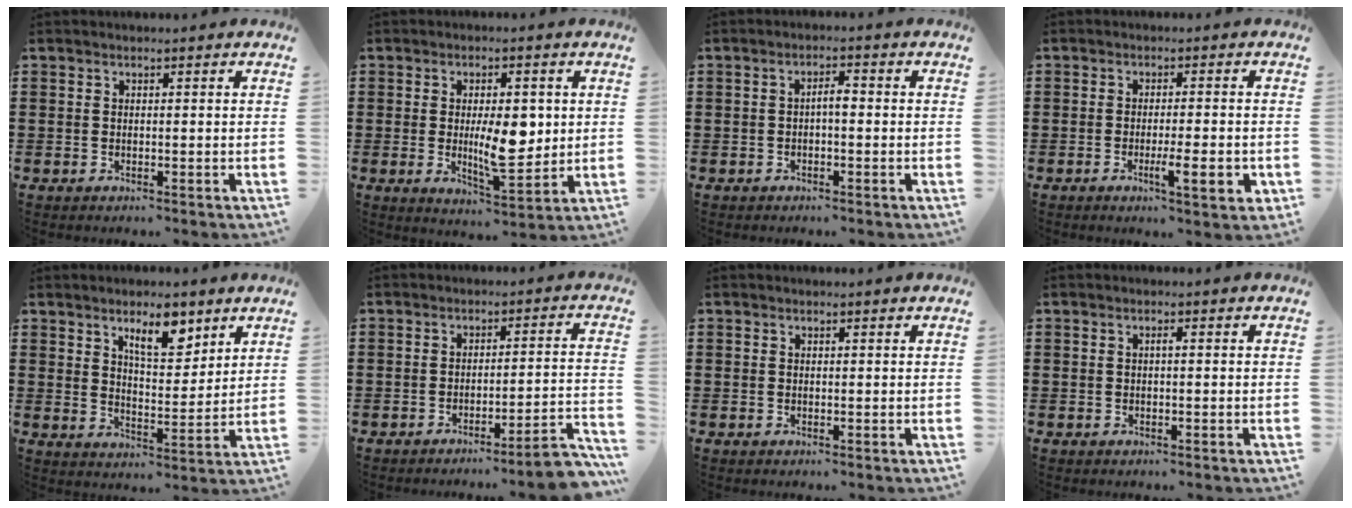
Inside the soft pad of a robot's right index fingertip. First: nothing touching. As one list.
[{"total": 8.5, "force": [0.4, 3.7, 7.7], "torque": [-0.116, 0.003, 0.004]}, {"total": 2.1, "force": [-0.4, 0.6, 2.0], "torque": [-0.038, 0.005, -0.010]}, {"total": 5.9, "force": [-2.0, 0.8, 5.5], "torque": [-0.093, -0.013, -0.033]}, {"total": 7.2, "force": [4.9, 2.8, 4.4], "torque": [-0.068, -0.011, 0.081]}, {"total": 4.9, "force": [-4.1, -0.1, 2.7], "torque": [-0.045, -0.011, -0.079]}, {"total": 0.0}, {"total": 0.7, "force": [0.0, 0.0, 0.7], "torque": [-0.011, -0.002, -0.001]}]